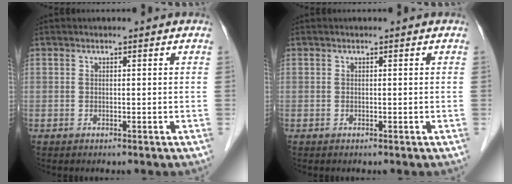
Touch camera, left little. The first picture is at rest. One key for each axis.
{"total": 0.0}